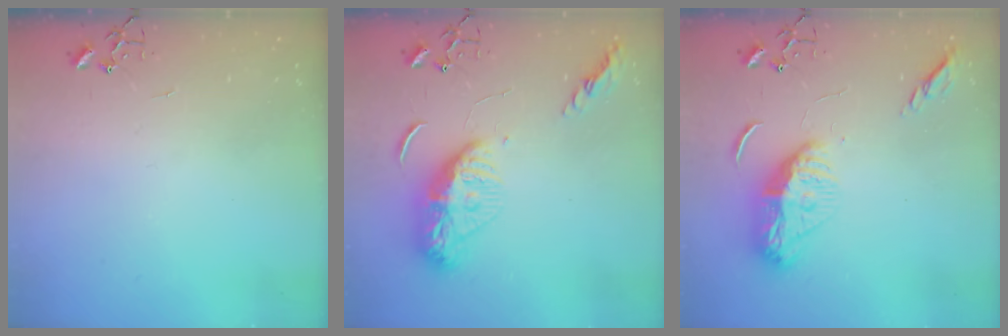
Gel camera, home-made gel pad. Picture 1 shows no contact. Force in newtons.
{"total": 13.0, "press": 13.0, "slide": 1.2}
{"total": 13.7, "press": 13.6, "slide": 1.2}